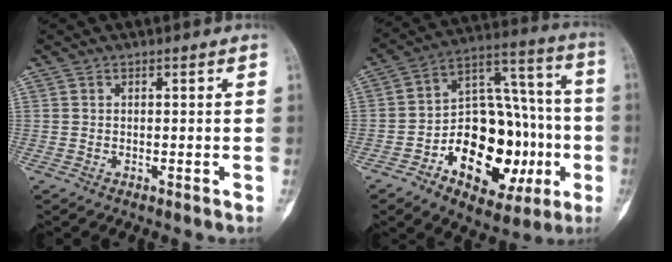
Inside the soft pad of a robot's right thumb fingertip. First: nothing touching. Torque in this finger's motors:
{"motor_torque": [0.36, 1.38, 1.84, -0.92, 0.20]}